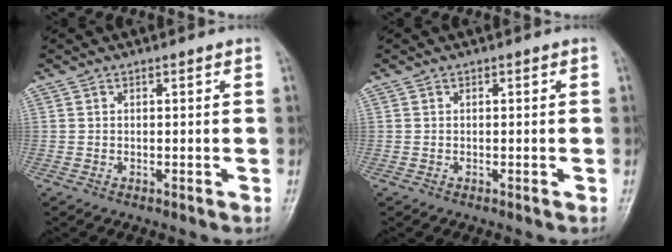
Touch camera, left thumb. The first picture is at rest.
{"total": 0.0}